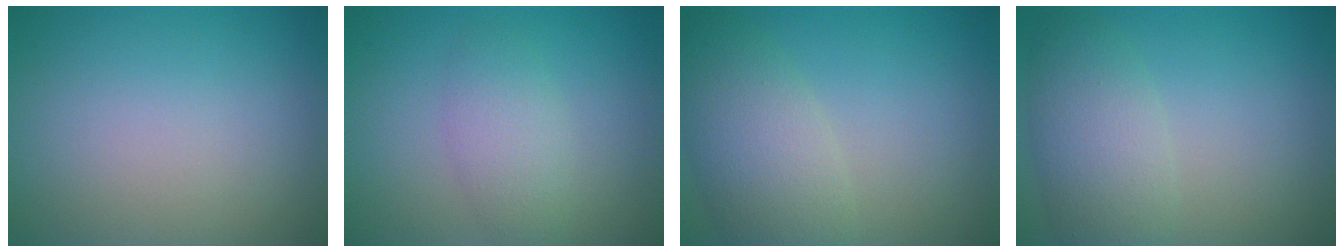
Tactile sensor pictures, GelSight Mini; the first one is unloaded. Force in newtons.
{"total": 2.9, "press": 2.9, "slide": 0.1}
{"total": 5.7, "press": 5.7, "slide": 0.4}
{"total": 4.6, "press": 4.6, "slide": 0.3}